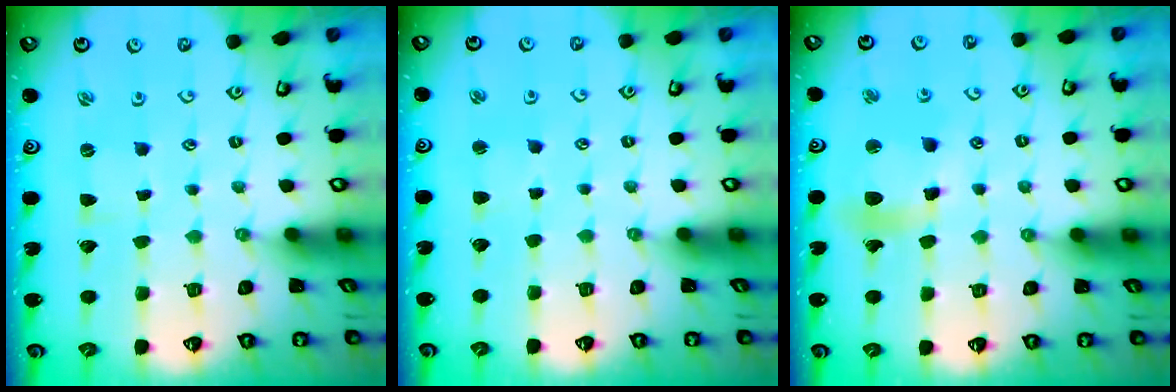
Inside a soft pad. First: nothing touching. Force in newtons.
{"total": 2.0, "press": 1.9, "slide": 0.6}
{"total": 11.6, "press": 11.3, "slide": 2.2}